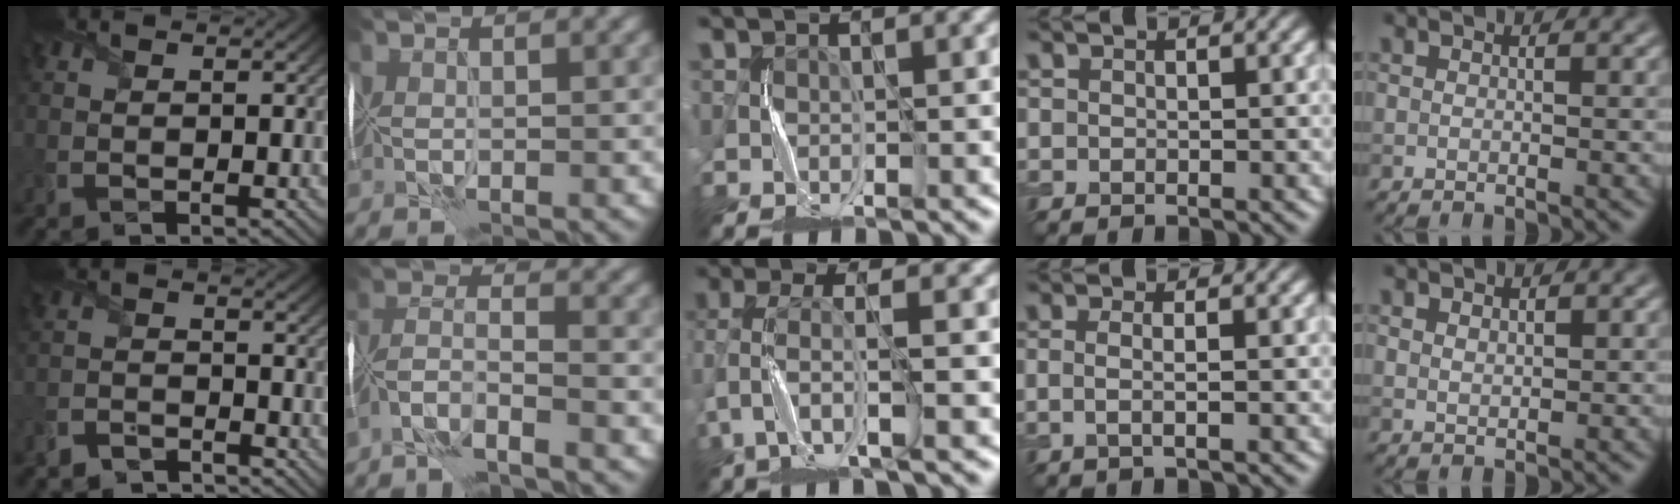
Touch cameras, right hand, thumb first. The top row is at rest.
{"thumb": {"total": 4.1, "force": [-4.1, 0.3, 0.3], "torque": [-0.004, -0.002, -0.089]}, "index": {"total": 4.1, "force": [-3.0, 0.8, 2.7], "torque": [-0.056, 0.005, -0.068]}, "middle": {"total": 3.6, "force": [-1.3, 1.0, 3.2], "torque": [-0.082, 0.004, -0.030]}, "ring": {"total": 1.8, "force": [-0.1, 0.6, 1.7], "torque": [-0.028, -0.008, -0.011]}, "little": {"total": 0.9, "force": [0.6, 0.5, 0.4], "torque": [-0.008, -0.002, 0.012]}}